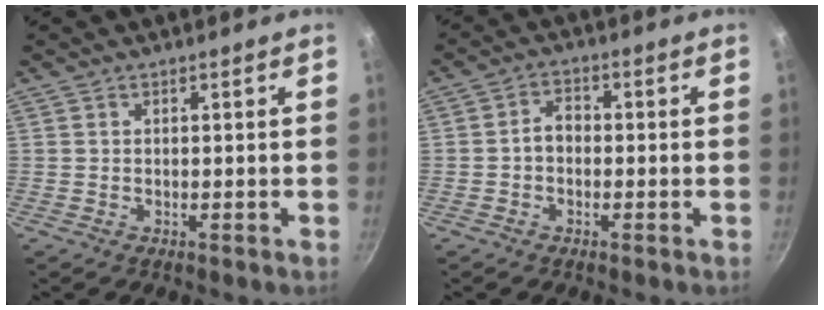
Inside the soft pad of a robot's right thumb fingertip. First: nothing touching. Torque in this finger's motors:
{"motor_torque": [0.08, -0.12, 0.61, -0.09, 0.02]}